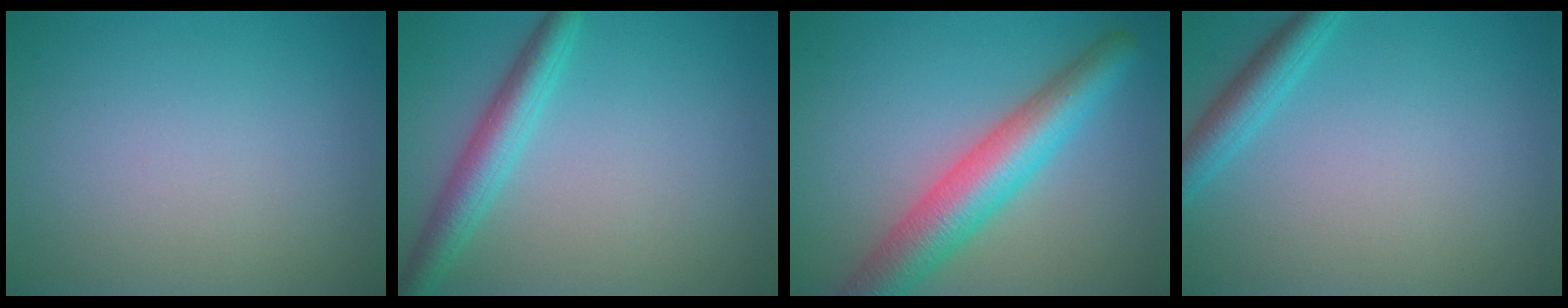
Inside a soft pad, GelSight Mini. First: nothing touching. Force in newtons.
{"total": 3.7, "press": 3.7, "slide": 0.1}
{"total": 6.9, "press": 6.9, "slide": 0.1}
{"total": 2.8, "press": 2.8, "slide": 0.1}